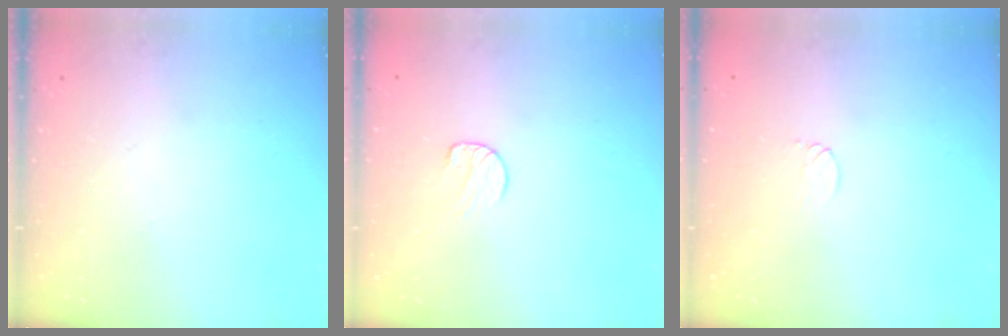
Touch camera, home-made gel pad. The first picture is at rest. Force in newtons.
{"total": 6.8, "press": 6.8, "slide": 0.5}
{"total": 5.1, "press": 5.1, "slide": 0.4}